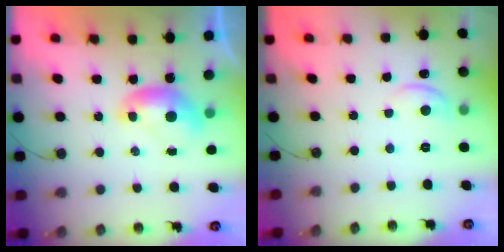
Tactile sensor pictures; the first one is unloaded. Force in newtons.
{"total": 1.8, "press": 1.7, "slide": 0.6}